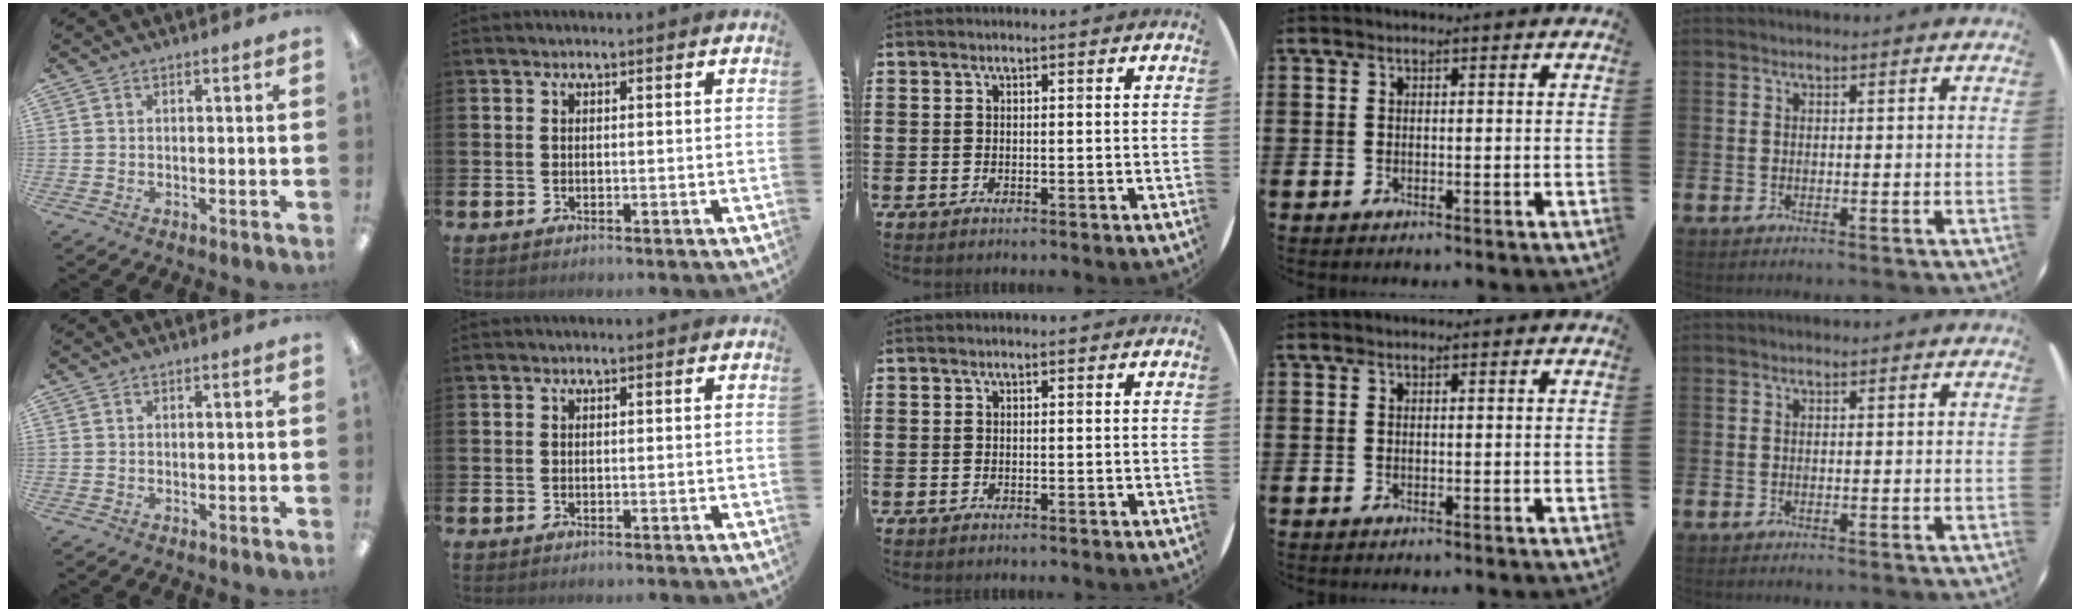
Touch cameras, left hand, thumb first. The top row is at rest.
{}